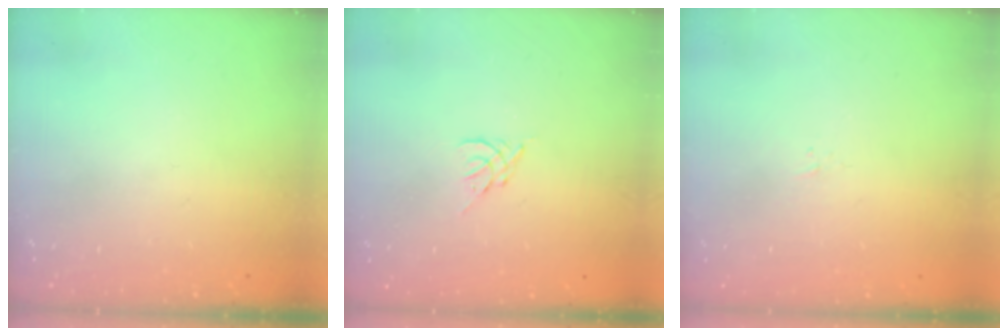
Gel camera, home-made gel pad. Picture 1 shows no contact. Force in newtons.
{"total": 1.8, "press": 1.7, "slide": 0.5}
{"total": 1.6, "press": 1.5, "slide": 0.3}